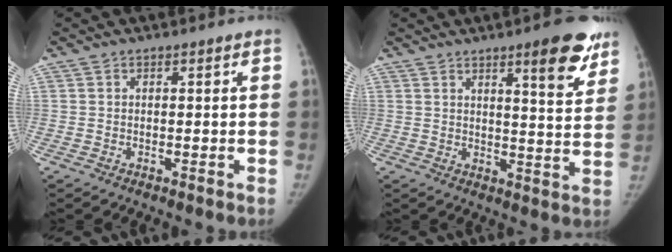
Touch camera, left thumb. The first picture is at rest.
{"total": 10.7, "force": [6.7, 2.4, 8.0], "torque": [-0.077, -0.038, 0.087]}